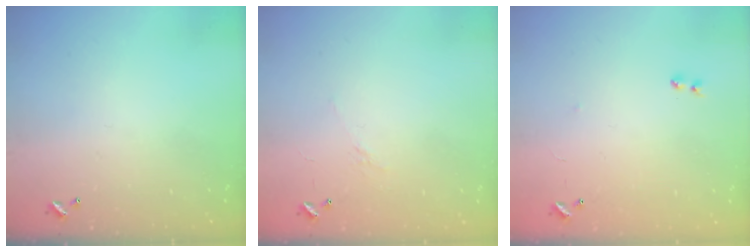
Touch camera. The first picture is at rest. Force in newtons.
{"total": 6.2, "press": 6.2, "slide": 0.8}
{"total": 7.2, "press": 7.2, "slide": 0.5}